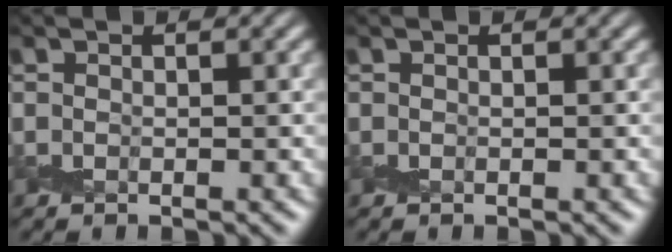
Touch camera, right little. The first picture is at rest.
{"total": 0.0}